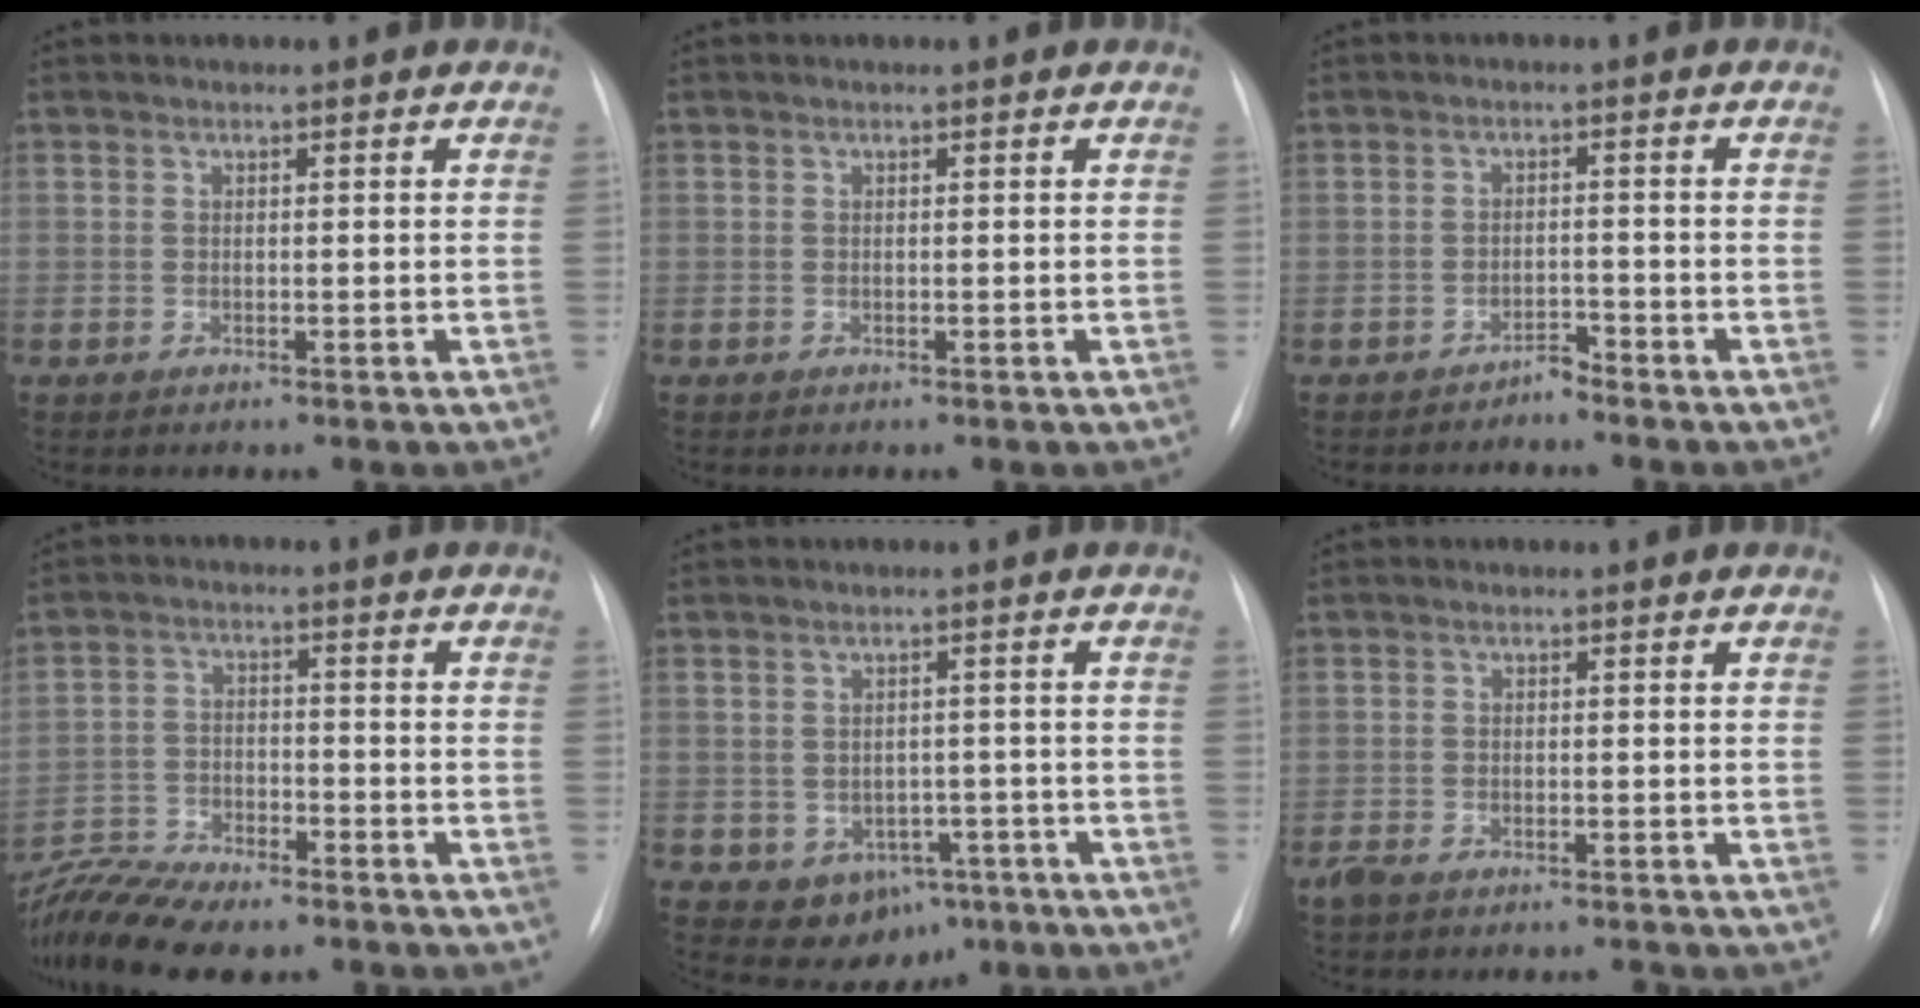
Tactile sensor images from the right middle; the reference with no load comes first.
{"total": 0.0}
{"total": 1.5, "force": [-1.5, 0.1, 0.0], "torque": [0.009, -0.001, -0.024]}
{"total": 11.8, "force": [-10.8, 2.0, 4.5], "torque": [-0.088, 0.000, -0.182]}
{"total": 6.4, "force": [-3.1, 4.8, 2.9], "torque": [-0.036, 0.014, -0.031]}
{"total": 3.6, "force": [-3.1, 1.0, 1.5], "torque": [-0.029, -0.006, -0.052]}